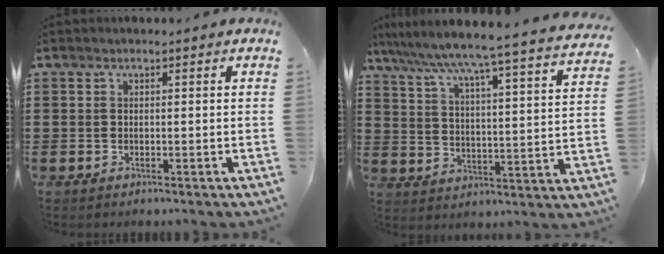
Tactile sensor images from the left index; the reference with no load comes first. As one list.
[{"total": 5.4, "force": [4.7, -1.3, 2.3], "torque": [-0.068, -0.055, 0.067]}]